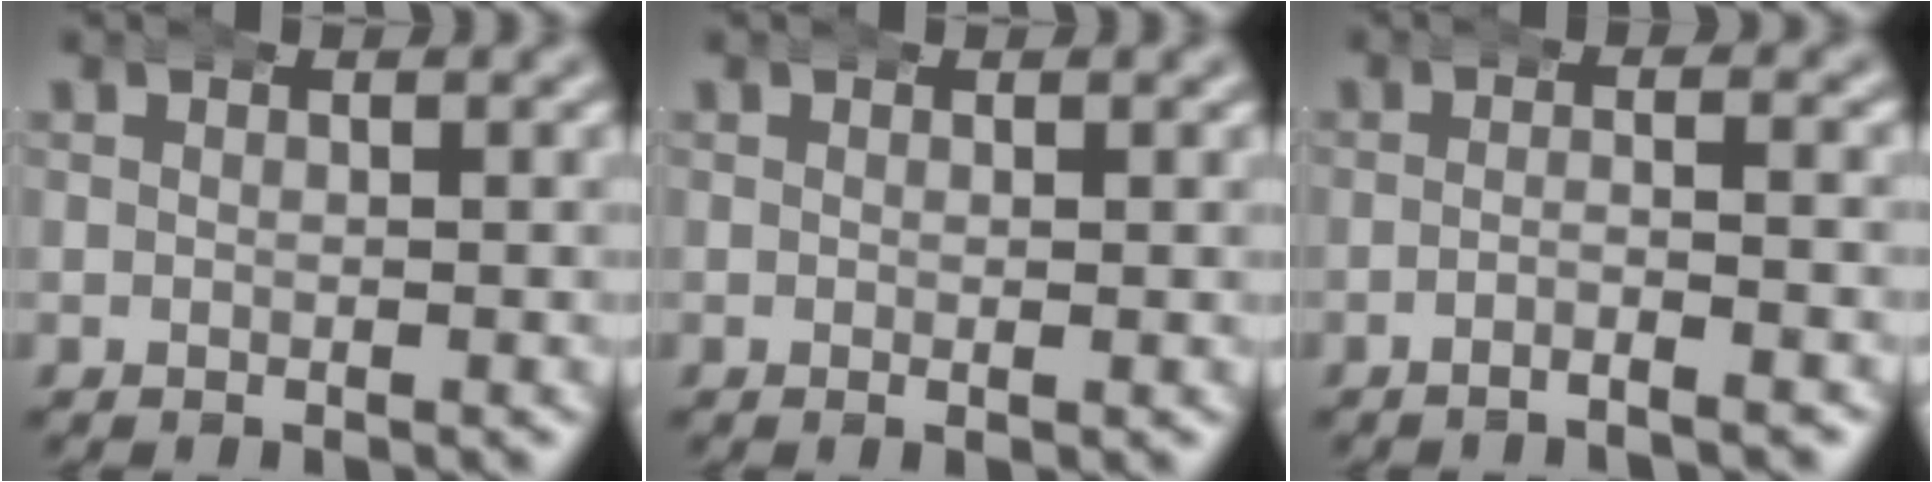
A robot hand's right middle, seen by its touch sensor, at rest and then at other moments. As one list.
[{"total": 0.5, "force": [0.0, 0.1, 0.5], "torque": [-0.007, 0.004, -0.003]}, {"total": 3.0, "force": [-2.4, -0.3, 1.8], "torque": [-0.029, -0.002, -0.043]}]